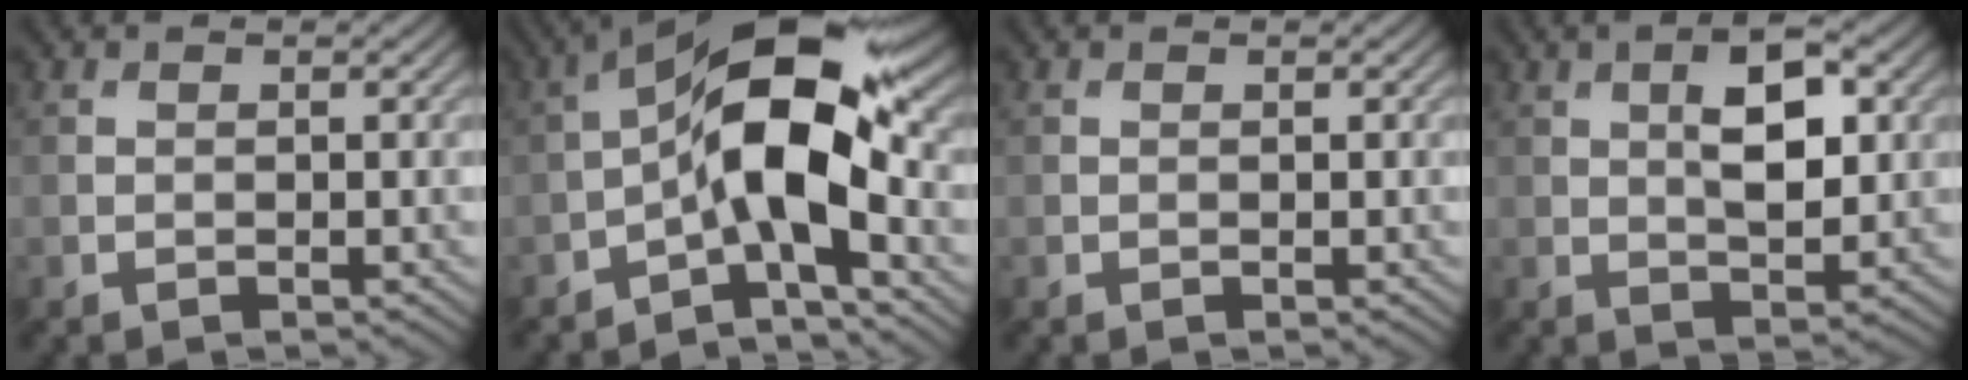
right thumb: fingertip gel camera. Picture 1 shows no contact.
{"total": 11.5, "force": [-2.4, 4.2, 10.5], "torque": [-0.179, 0.018, -0.058]}
{"total": 0.0}
{"total": 6.9, "force": [1.7, 2.9, 6.0], "torque": [-0.098, 0.007, 0.026]}